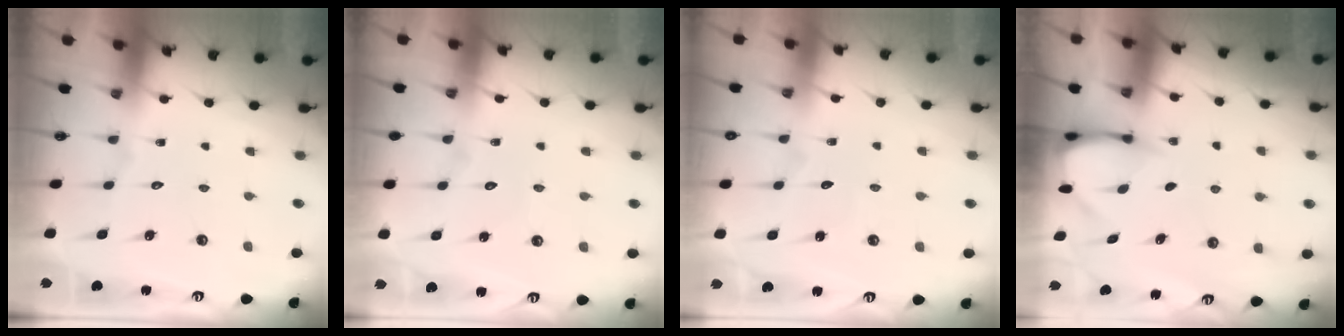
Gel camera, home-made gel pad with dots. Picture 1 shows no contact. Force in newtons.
{"total": 2.7, "press": 2.7, "slide": 0.2}
{"total": 2.8, "press": 2.8, "slide": 0.3}
{"total": 3.6, "press": 3.6, "slide": 0.3}